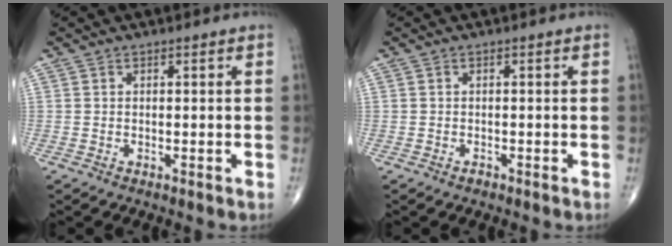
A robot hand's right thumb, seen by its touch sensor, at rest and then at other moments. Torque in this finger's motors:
{"motor_torque": [-0.06, 0.15, -0.13, -0.01, 0.00]}